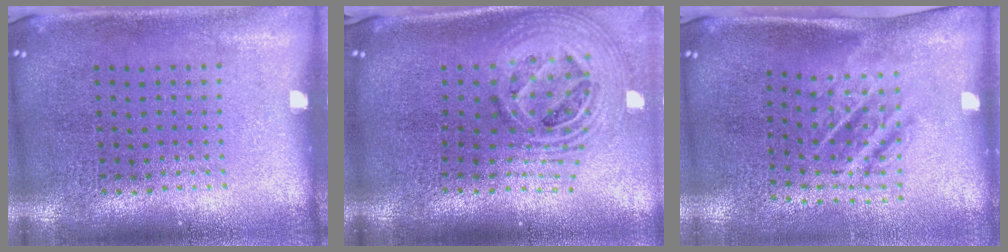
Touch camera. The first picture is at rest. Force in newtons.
{"total": 2.7, "press": 1.9, "slide": 1.9}
{"total": 1.7, "press": 1.1, "slide": 1.3}